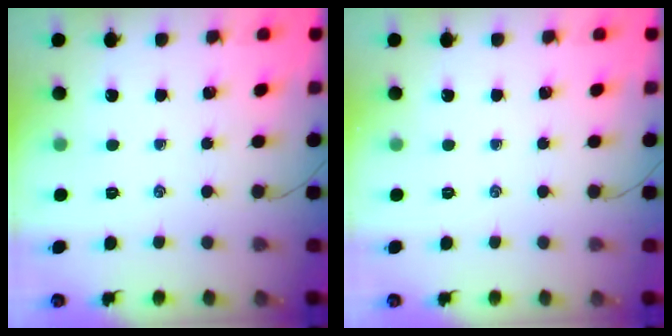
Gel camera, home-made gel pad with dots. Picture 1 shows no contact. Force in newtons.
{"total": 0.0}